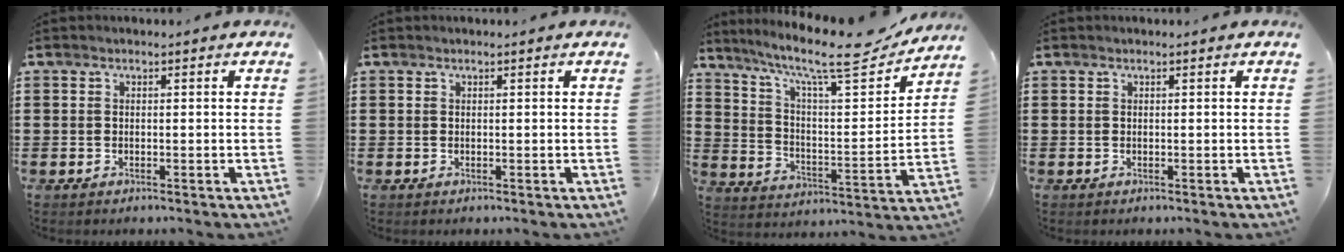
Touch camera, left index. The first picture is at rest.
{"total": 0.0}
{"total": 11.7, "force": [9.5, 1.8, 6.7], "torque": [-0.139, -0.059, 0.151]}
{"total": 0.0}